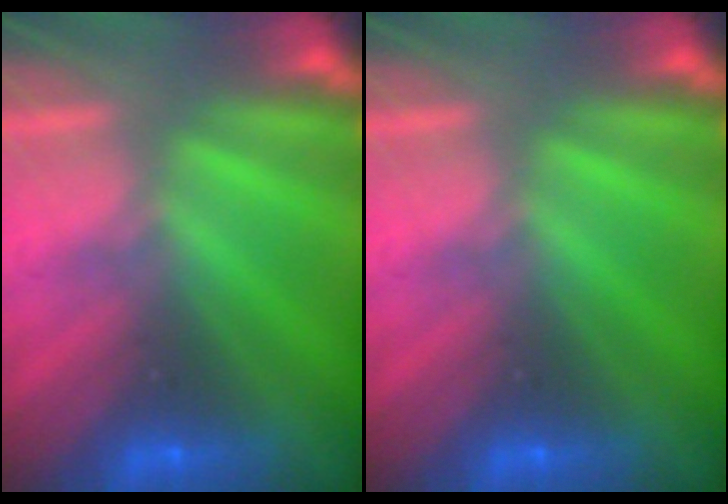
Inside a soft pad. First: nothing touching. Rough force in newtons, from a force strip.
{"total": 0.0}